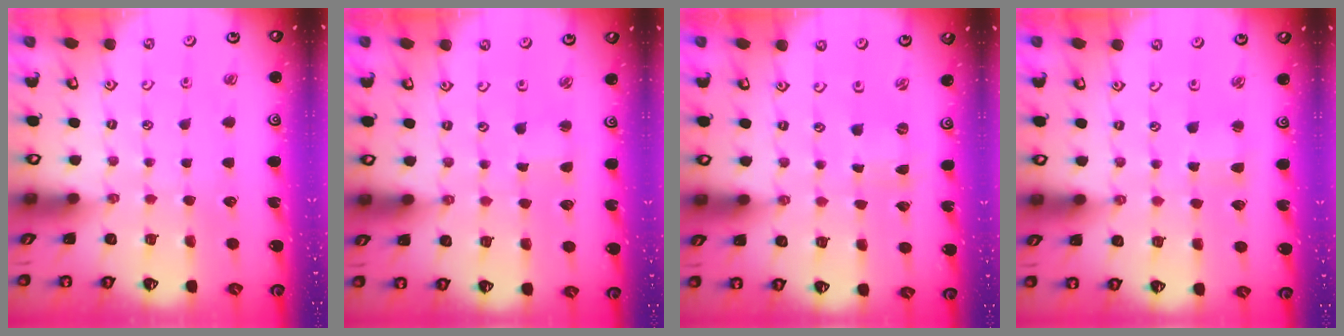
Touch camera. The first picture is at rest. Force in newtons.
{"total": 1.8, "press": 1.7, "slide": 0.3}
{"total": 0.0}
{"total": 3.0, "press": 3.0, "slide": 0.3}